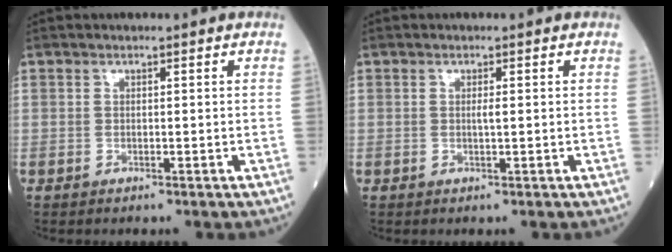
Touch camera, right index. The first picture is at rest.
{"total": 0.9, "force": [0.1, 0.0, 0.9], "torque": [-0.019, -0.002, 0.000]}